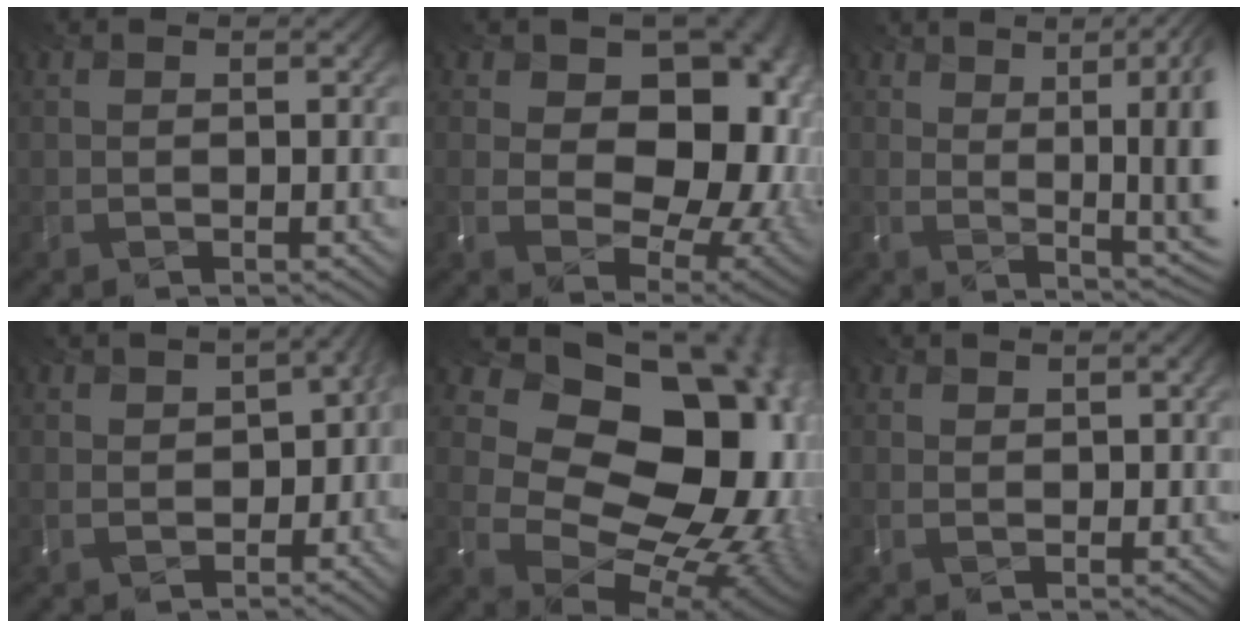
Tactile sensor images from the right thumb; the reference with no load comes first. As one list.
[{"total": 13.9, "force": [1.9, 10.4, 9.1], "torque": [-0.118, -0.009, 0.065]}, {"total": 12.1, "force": [3.4, 4.5, 10.7], "torque": [-0.159, 0.009, 0.082]}, {"total": 7.2, "force": [-0.9, 4.8, 5.3], "torque": [-0.098, -0.015, 0.019]}, {"total": 17.4, "force": [2.3, 13.5, 10.7], "torque": [-0.172, -0.019, 0.092]}, {"total": 0.7, "force": [0.7, 0.0, 0.1], "torque": [-0.016, -0.004, 0.036]}]